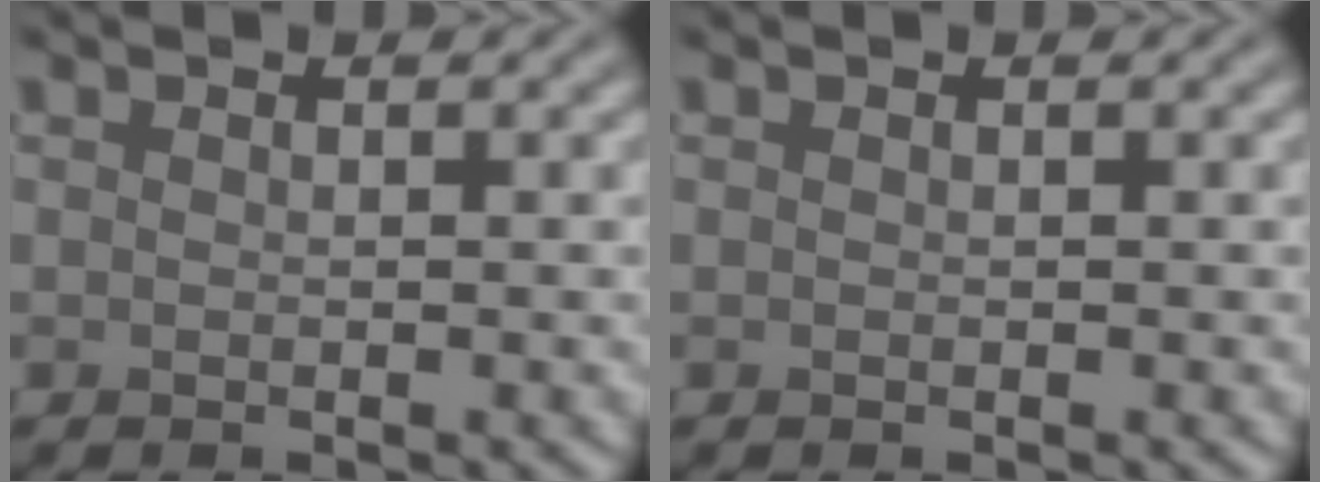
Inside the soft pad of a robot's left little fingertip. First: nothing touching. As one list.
[{"total": 0.0}]